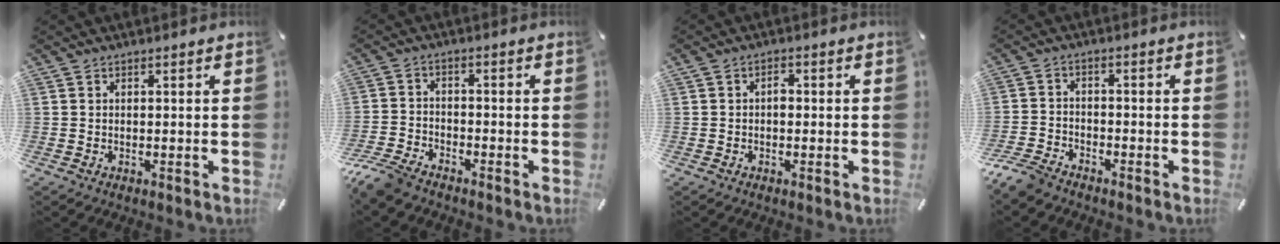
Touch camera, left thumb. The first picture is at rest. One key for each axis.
{"total": 6.7, "fx": -5.9, "fy": 2.2, "fz": 2.3, "tx": -0.067, "ty": 0.017, "tz": -0.120}
{"total": 2.1, "fx": -0.2, "fy": 1.3, "fz": 1.6, "tx": -0.033, "ty": 0.006, "tz": -0.007}
{"total": 5.9, "fx": -5.2, "fy": 2.0, "fz": 2.0, "tx": -0.058, "ty": 0.016, "tz": -0.105}